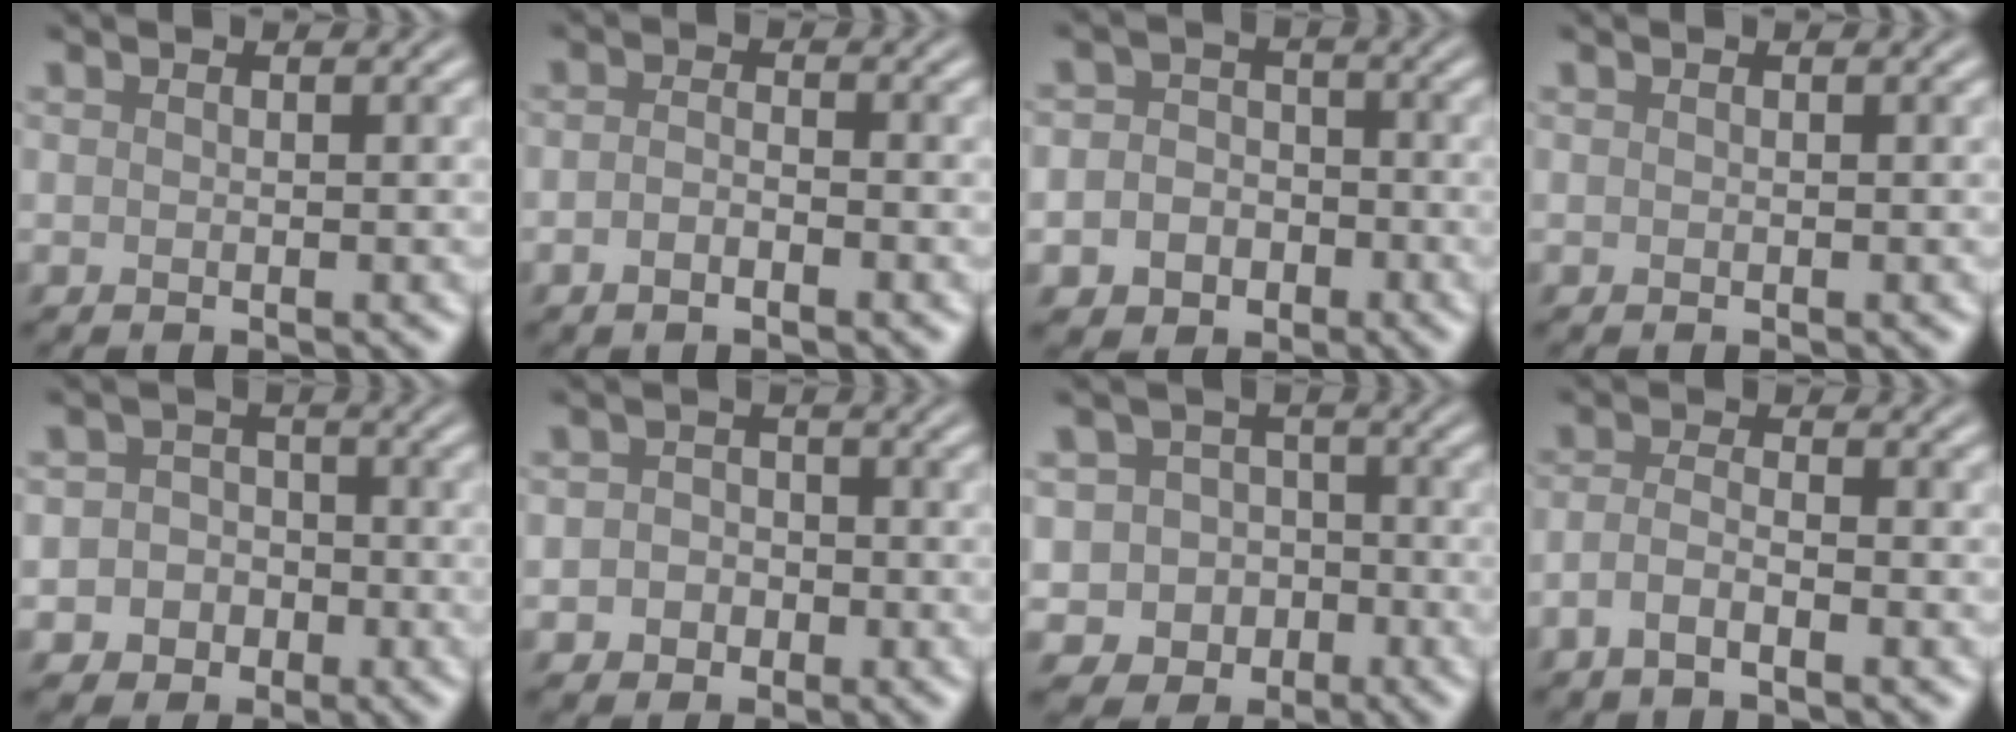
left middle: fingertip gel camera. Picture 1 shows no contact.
{"total": 1.6, "force": [-0.8, 0.6, 1.3], "torque": [-0.024, -0.001, -0.019]}
{"total": 5.3, "force": [-1.9, 4.6, 1.6], "torque": [0.000, 0.001, -0.051]}
{"total": 0.0}
{"total": 4.4, "force": [-1.4, 4.0, 1.0], "torque": [0.012, 0.004, -0.037]}
{"total": 2.7, "force": [-0.6, 2.5, 1.0], "torque": [0.004, -0.003, -0.025]}
{"total": 4.9, "force": [-1.4, 4.5, 1.0], "torque": [0.001, 0.005, -0.047]}
{"total": 2.4, "force": [-1.3, 0.8, 1.8], "torque": [-0.039, 0.003, -0.032]}